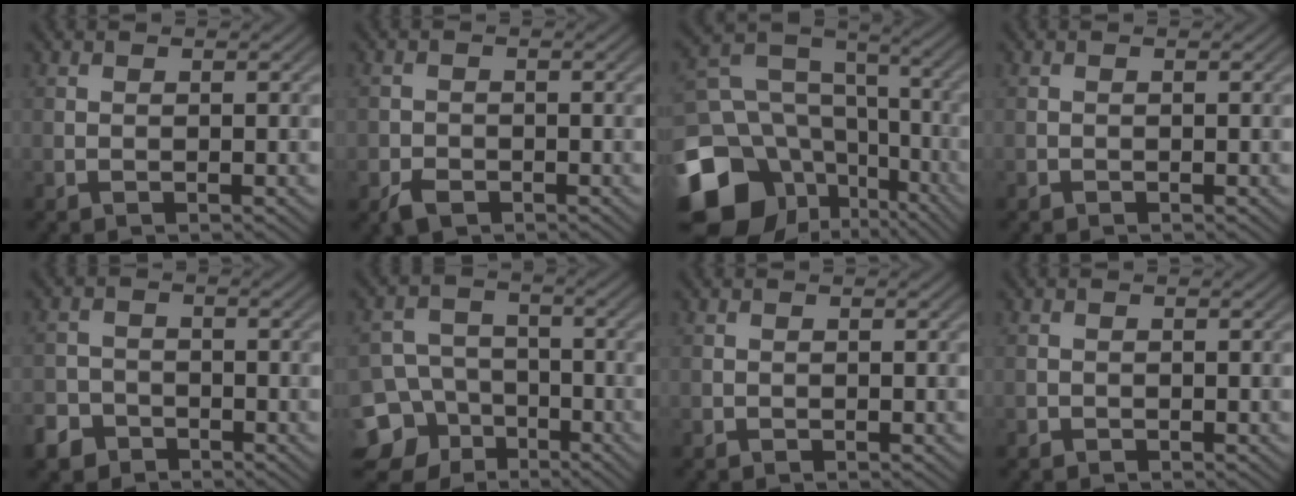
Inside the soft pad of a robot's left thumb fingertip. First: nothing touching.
{"total": 2.5, "force": [-1.4, 1.7, 1.0], "torque": [-0.018, -0.006, -0.033]}
{"total": 19.0, "force": [-8.4, 14.7, 8.7], "torque": [-0.236, -0.031, -0.127]}
{"total": 0.0}
{"total": 4.1, "force": [-2.9, 2.6, 1.0], "torque": [-0.020, 0.000, -0.059]}
{"total": 11.1, "force": [-5.7, 9.1, 2.7], "torque": [-0.080, -0.027, -0.110]}
{"total": 0.0}
{"total": 0.6, "force": [-0.4, 0.4, 0.0], "torque": [0.002, -0.002, -0.007]}